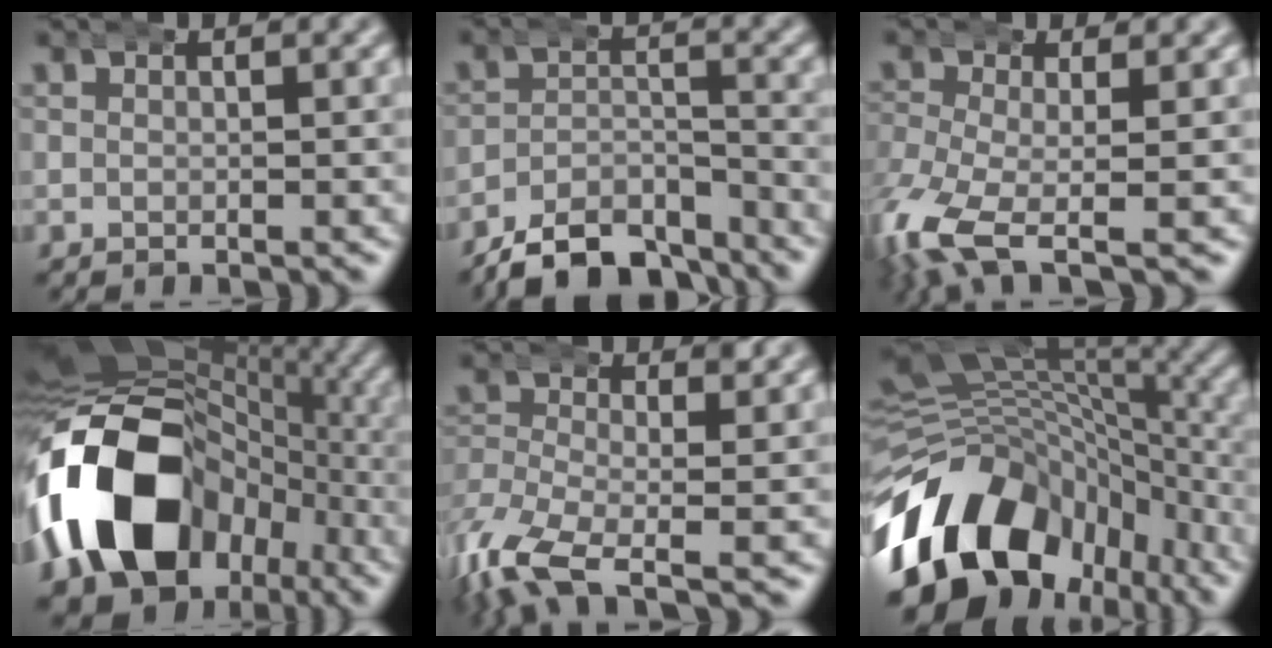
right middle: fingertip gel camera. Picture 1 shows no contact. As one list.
[{"total": 8.1, "force": [-7.1, 2.9, 2.6], "torque": [-0.030, -0.011, -0.119]}, {"total": 6.2, "force": [-2.7, 3.4, 4.5], "torque": [-0.130, -0.047, -0.027]}, {"total": 20.2, "force": [-2.8, 15.0, 13.2], "torque": [-0.237, -0.030, -0.038]}, {"total": 5.7, "force": [-2.9, 2.8, 4.1], "torque": [-0.111, -0.039, -0.033]}, {"total": 17.0, "force": [-5.4, 12.2, 10.5], "torque": [-0.193, -0.024, -0.078]}]